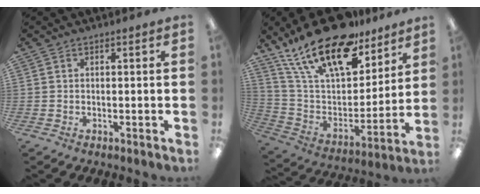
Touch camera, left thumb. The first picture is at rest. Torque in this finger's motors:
{"motor_torque": [2.06, 2.08, 1.40, -1.37, 0.46]}